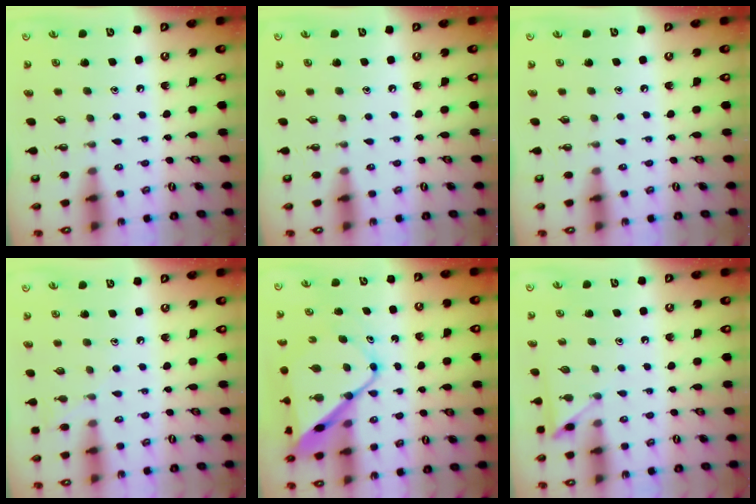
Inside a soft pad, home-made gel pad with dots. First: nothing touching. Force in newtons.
{"total": 0.0}
{"total": 0.0}
{"total": 6.8, "press": 6.7, "slide": 0.7}
{"total": 12.4, "press": 12.4, "slide": 0.9}
{"total": 5.2, "press": 5.1, "slide": 0.5}